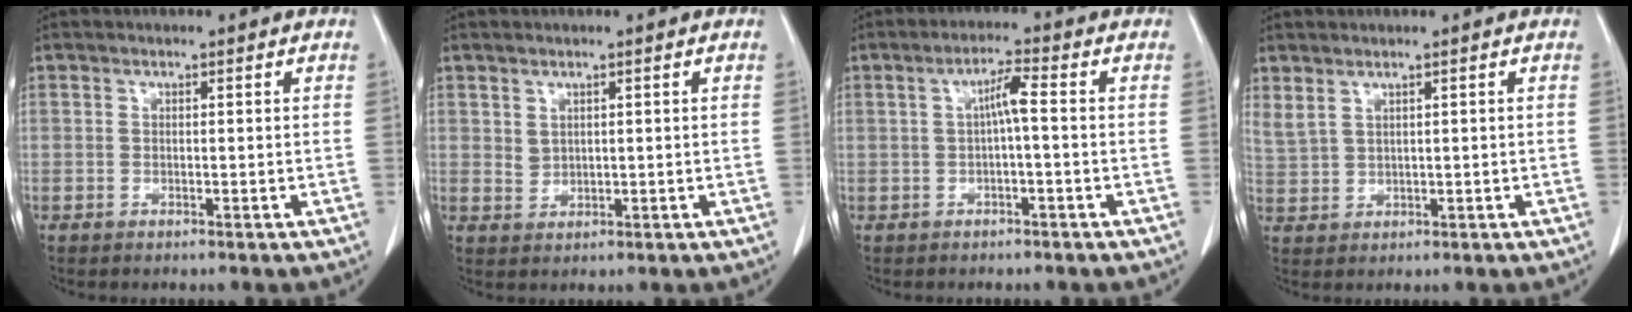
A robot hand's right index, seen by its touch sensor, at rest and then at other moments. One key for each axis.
{"total": 1.6, "fx": 0.8, "fy": 1.2, "fz": 0.7, "tx": -0.010, "ty": -0.003, "tz": 0.020}
{"total": 3.4, "fx": 0.0, "fy": 0.2, "fz": 3.4, "tx": -0.062, "ty": 0.012, "tz": 0.001}
{"total": 2.8, "fx": 2.0, "fy": 1.1, "fz": 1.6, "tx": -0.046, "ty": 0.005, "tz": 0.057}